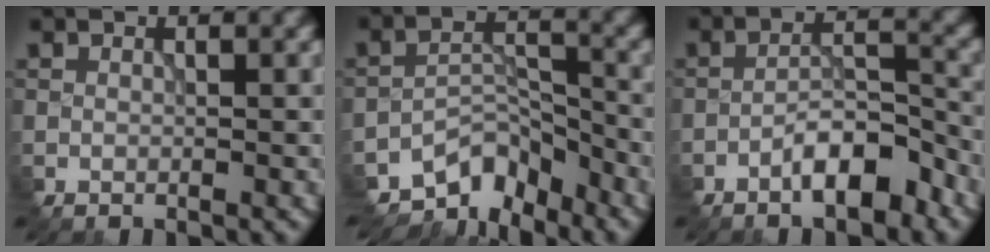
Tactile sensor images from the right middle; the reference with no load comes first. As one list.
[{"total": 5.6, "force": [-4.9, 2.2, 1.5], "torque": [-0.011, 0.000, -0.091]}, {"total": 4.8, "force": [-3.3, 1.4, 3.2], "torque": [-0.049, 0.014, -0.056]}]